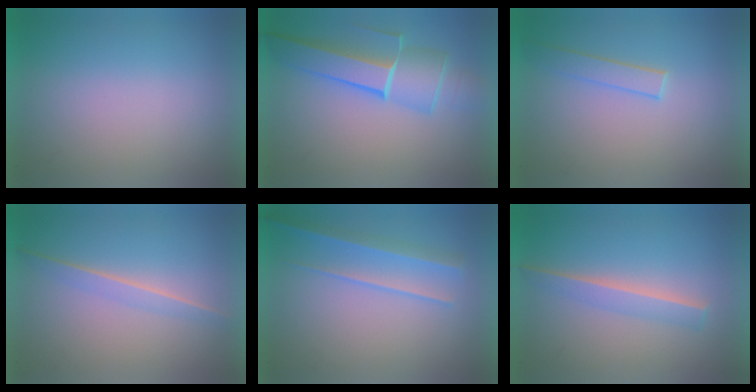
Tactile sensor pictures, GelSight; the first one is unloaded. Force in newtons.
{"total": 5.4}
{"total": 1.5}
{"total": 1.4}
{"total": 2.2}
{"total": 2.4}